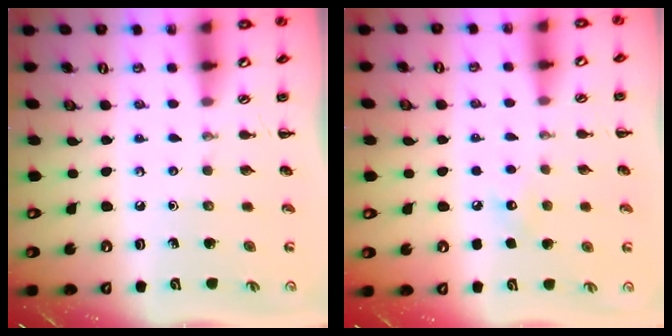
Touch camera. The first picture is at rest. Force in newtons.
{"total": 5.5, "press": 5.3, "slide": 1.4}